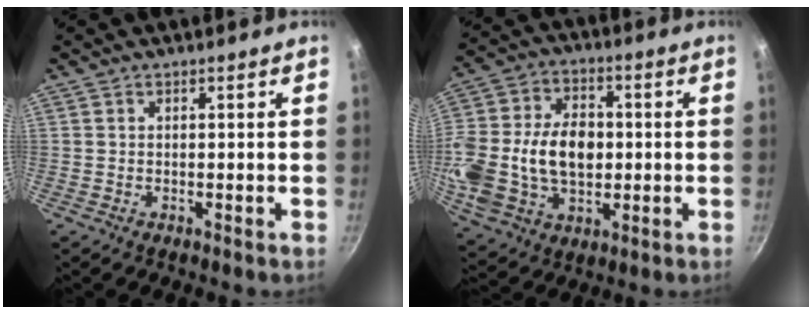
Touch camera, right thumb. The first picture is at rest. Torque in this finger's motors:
{"motor_torque": [2.38, 2.61, 1.37, -0.81, 0.27]}